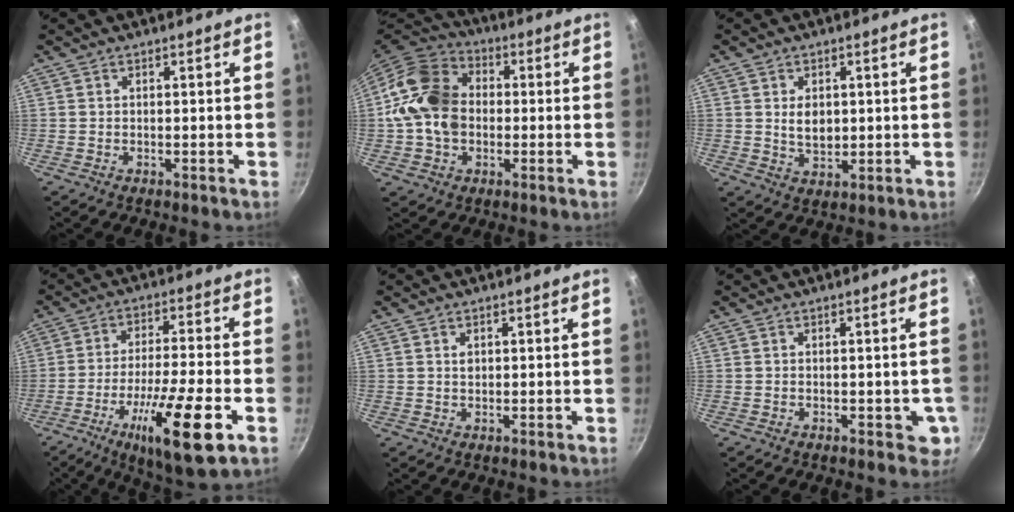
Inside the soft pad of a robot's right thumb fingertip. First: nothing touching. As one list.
[{"total": 15.0, "force": [-0.3, 11.7, 9.4], "torque": [-0.149, 0.025, -0.022]}, {"total": 4.9, "force": [0.7, 3.4, 3.4], "torque": [-0.044, -0.013, 0.018]}, {"total": 17.4, "force": [-7.4, 3.4, 15.4], "torque": [-0.261, 0.020, -0.123]}, {"total": 1.1, "force": [0.4, 0.8, 0.6], "torque": [-0.008, -0.001, 0.007]}, {"total": 3.8, "force": [-0.9, 2.1, 3.0], "torque": [-0.015, -0.002, -0.011]}]